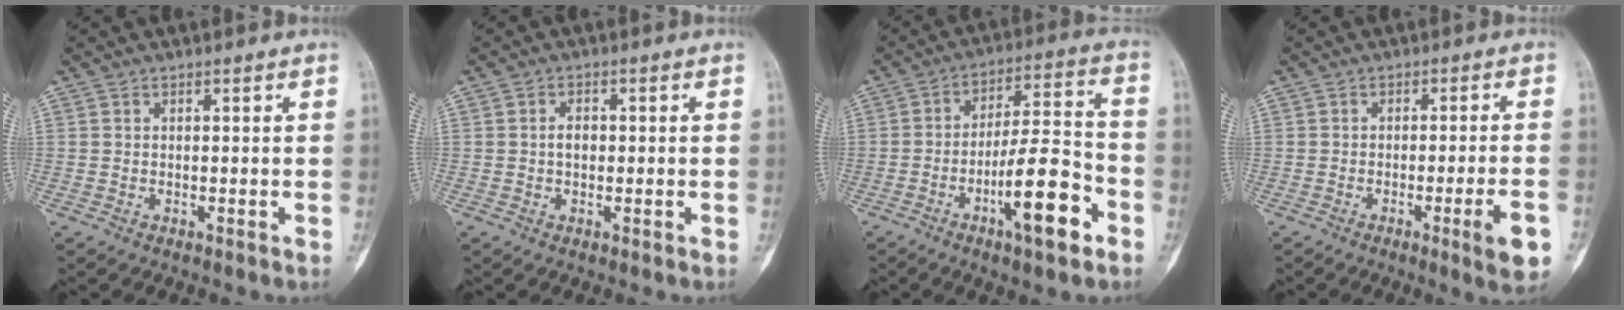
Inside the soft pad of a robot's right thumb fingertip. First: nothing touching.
{"total": 2.1, "force": [-0.1, 1.4, 1.5], "torque": [-0.022, 0.004, -0.004]}
{"total": 14.5, "force": [-6.4, 3.6, 12.5], "torque": [-0.195, 0.040, -0.101]}
{"total": 7.1, "force": [-2.9, 0.5, 6.4], "torque": [-0.088, 0.003, -0.036]}